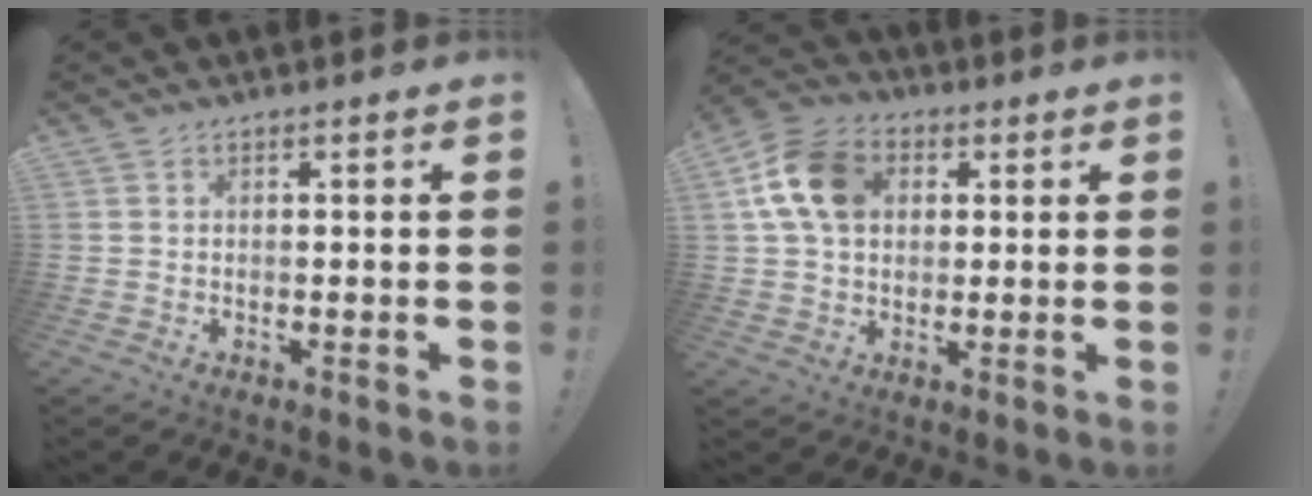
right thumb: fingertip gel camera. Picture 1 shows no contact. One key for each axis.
{"total": 14.1, "fx": 3.7, "fy": 10.8, "fz": 8.4, "tx": -0.151, "ty": 0.001, "tz": 0.076}